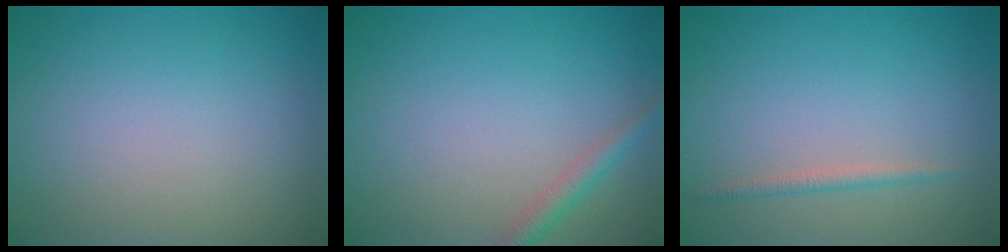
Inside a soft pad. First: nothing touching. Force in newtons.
{"total": 1.7, "press": 1.7, "slide": 0.1}
{"total": 1.1, "press": 1.1, "slide": 0.1}